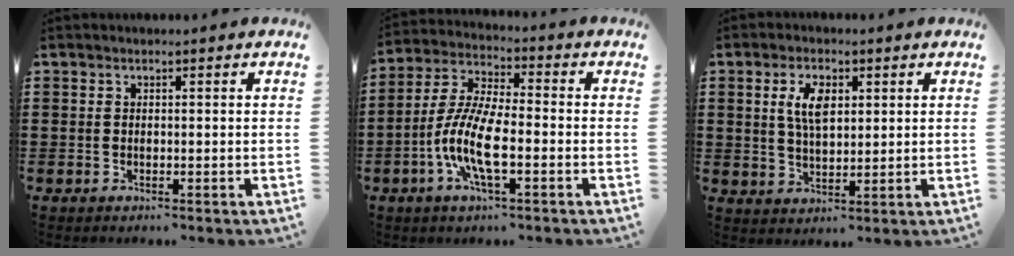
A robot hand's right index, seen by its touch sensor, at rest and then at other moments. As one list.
[{"total": 9.2, "force": [-3.1, 2.7, 8.2], "torque": [-0.199, -0.015, -0.068]}, {"total": 5.3, "force": [1.9, 2.4, 4.4], "torque": [-0.093, 0.012, 0.033]}]